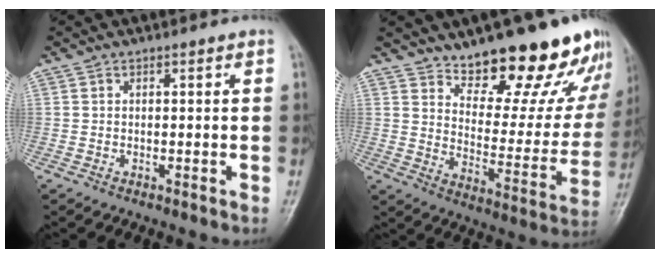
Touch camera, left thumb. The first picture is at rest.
{"total": 21.6, "force": [17.3, 7.8, 10.4], "torque": [-0.088, -0.118, 0.237]}